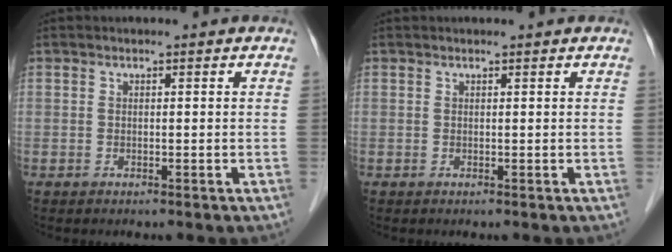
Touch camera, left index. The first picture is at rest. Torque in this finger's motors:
{"motor_torque": [0.09, -0.01, 0.00, 0.00]}